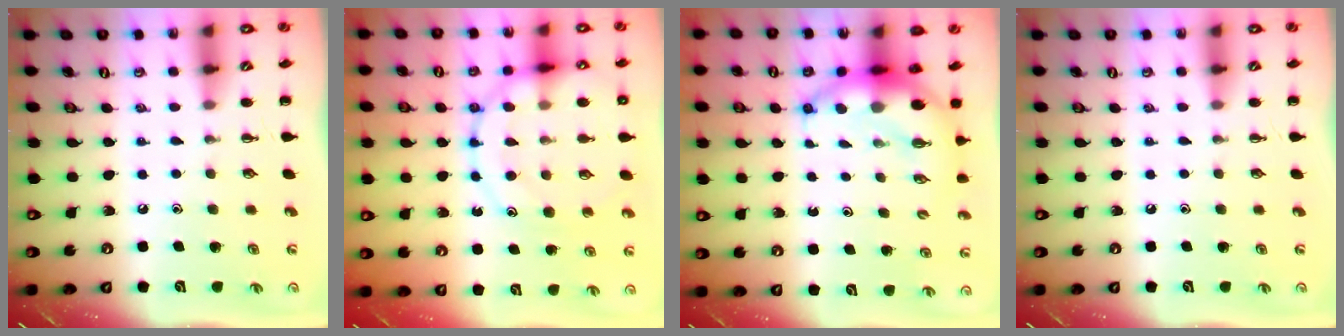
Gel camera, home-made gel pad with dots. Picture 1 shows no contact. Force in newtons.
{"total": 18.4, "press": 18.2, "slide": 2.3}
{"total": 9.0, "press": 8.6, "slide": 2.3}
{"total": 0.0}